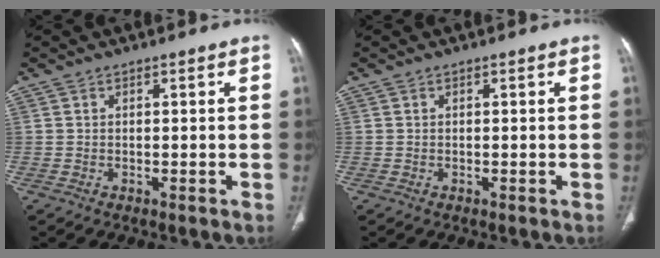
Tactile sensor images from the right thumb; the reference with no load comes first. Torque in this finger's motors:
{"motor_torque": [0.22, 0.34, -0.10, -0.04, 0.03]}